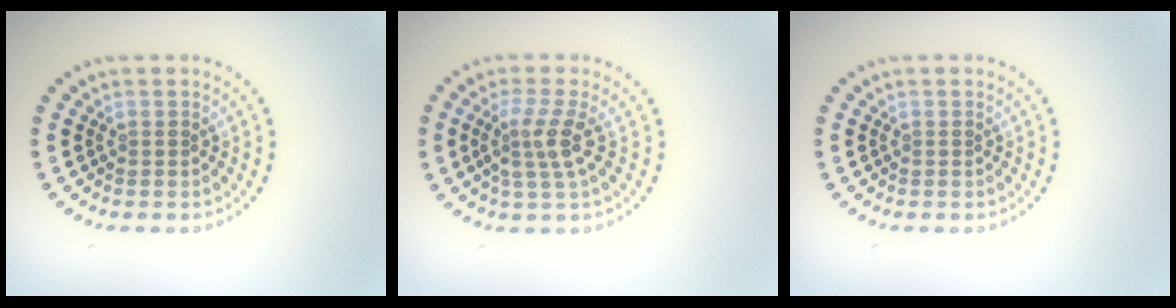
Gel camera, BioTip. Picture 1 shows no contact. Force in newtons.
{"total": 2.9, "press": 2.3, "slide": 1.8}
{"total": 0.0}